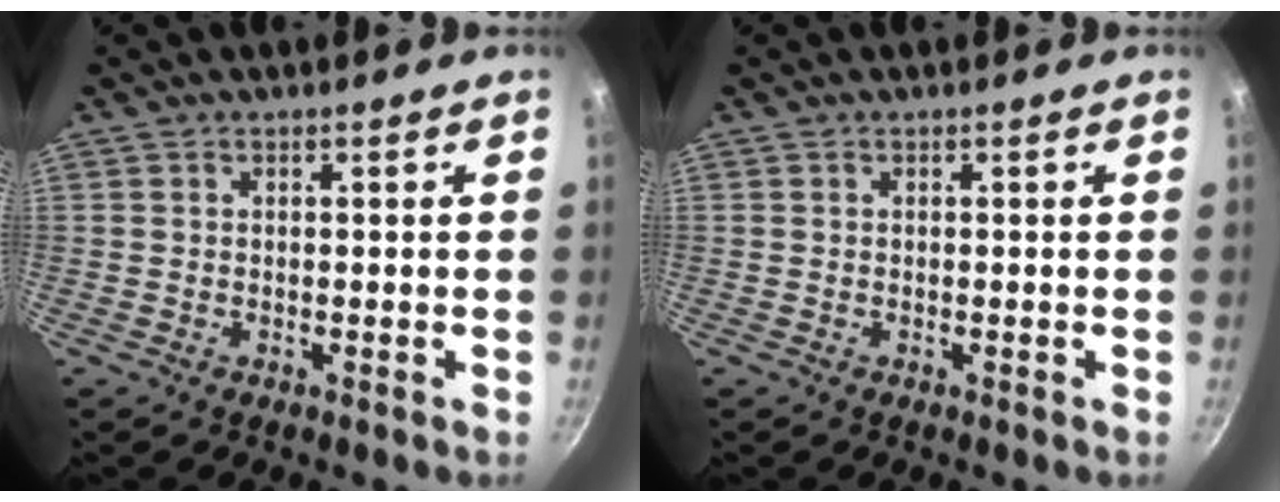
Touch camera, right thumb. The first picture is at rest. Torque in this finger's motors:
{"motor_torque": [0.00, 0.00, -0.03, 0.01, 0.00]}